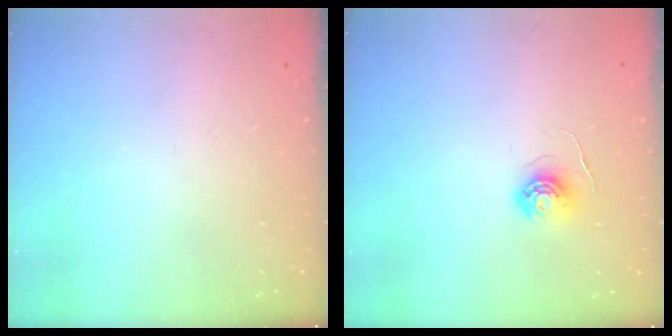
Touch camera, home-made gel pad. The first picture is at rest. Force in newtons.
{"total": 5.8, "press": 5.8, "slide": 0.3}